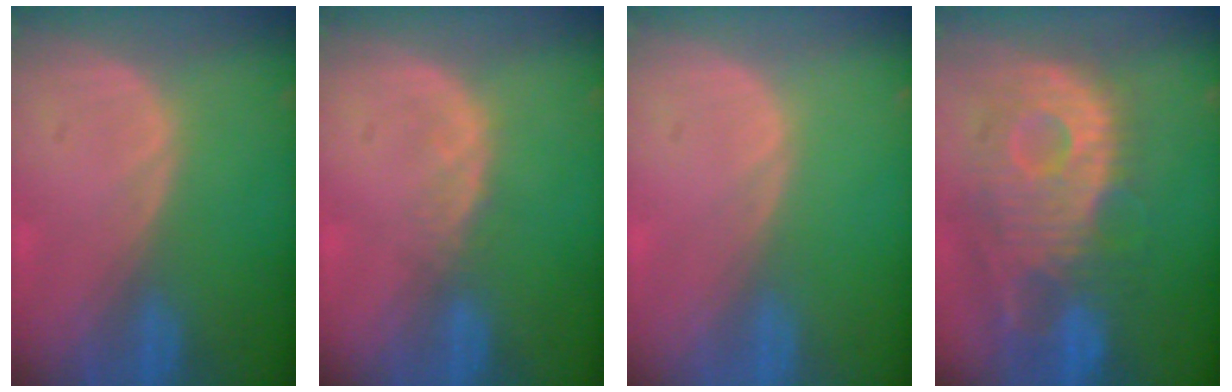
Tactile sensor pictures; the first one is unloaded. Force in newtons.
{"total": 1.4, "press": 1.4, "slide": 0.2}
{"total": 0.0}
{"total": 12.2, "press": 10.8, "slide": 5.6}